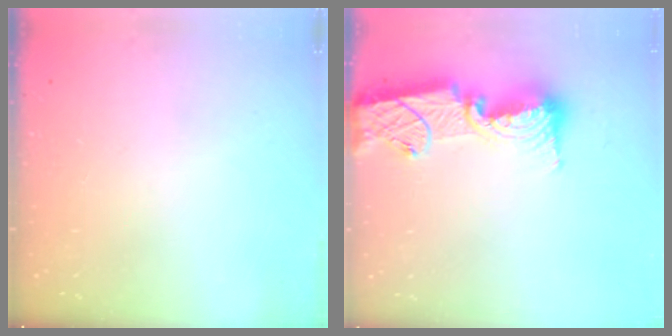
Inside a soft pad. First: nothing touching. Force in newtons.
{"total": 16.0, "press": 15.9, "slide": 1.4}